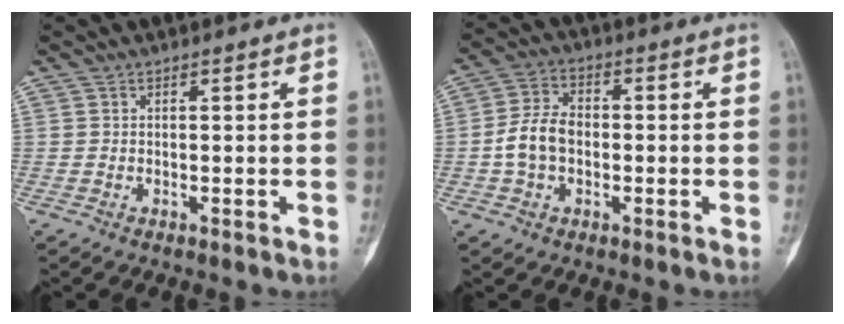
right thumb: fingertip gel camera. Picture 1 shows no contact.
{"total": 7.7, "force": [-1.0, 5.4, 5.4], "torque": [-0.098, 0.022, -0.026]}